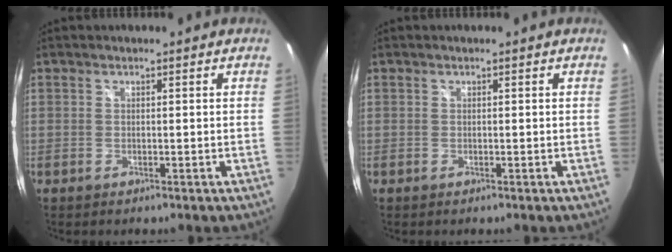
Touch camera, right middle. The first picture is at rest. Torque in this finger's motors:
{"motor_torque": [0.01, -0.02, 0.00, 0.01]}